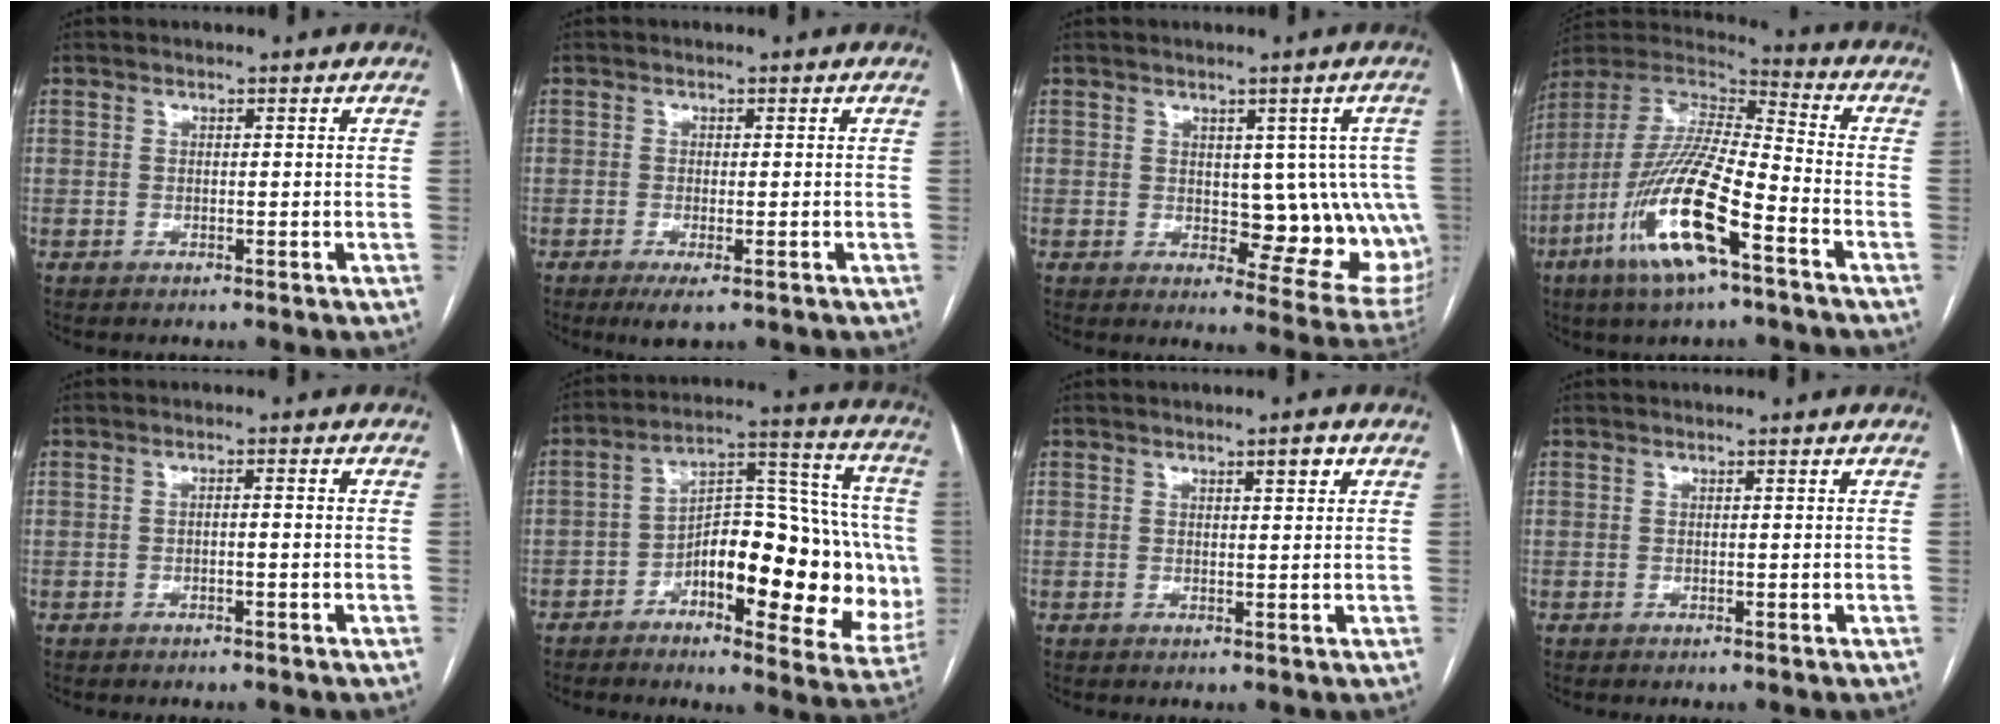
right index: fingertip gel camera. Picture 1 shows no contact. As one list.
[{"total": 3.1, "force": [-1.9, 0.5, 2.4], "torque": [-0.036, -0.007, -0.028]}, {"total": 11.2, "force": [0.5, 5.7, 9.6], "torque": [-0.087, 0.002, 0.016]}, {"total": 19.0, "force": [-8.9, 3.0, 16.5], "torque": [-0.362, -0.030, -0.168]}, {"total": 1.4, "force": [-0.5, 0.2, 1.3], "torque": [-0.023, 0.004, -0.007]}, {"total": 20.9, "force": [-4.7, 8.2, 18.6], "torque": [-0.219, 0.040, -0.056]}, {"total": 1.7, "force": [0.9, 0.1, 1.4], "torque": [-0.022, -0.001, 0.013]}, {"total": 0.0}]